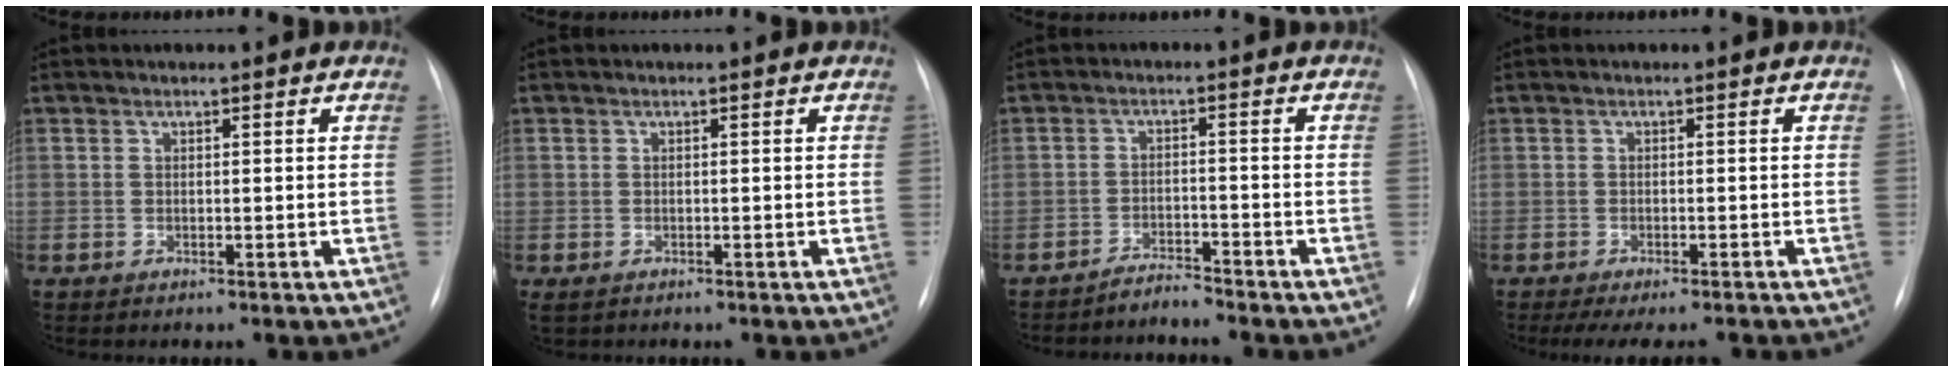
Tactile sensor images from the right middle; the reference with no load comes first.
{"total": 0.9, "force": [-0.5, 0.6, 0.5], "torque": [-0.012, 0.000, 0.000]}
{"total": 2.4, "force": [-2.4, -0.2, -0.2], "torque": [0.005, -0.013, -0.040]}
{"total": 8.6, "force": [-7.5, 1.6, 3.9], "torque": [-0.050, -0.007, -0.100]}